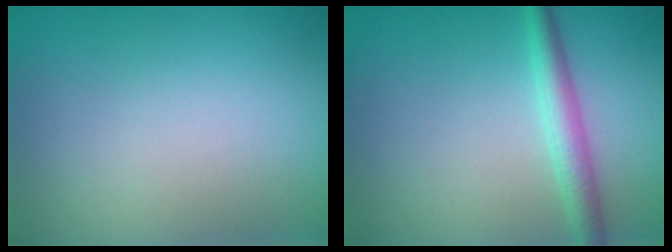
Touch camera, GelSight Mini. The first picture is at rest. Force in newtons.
{"total": 2.8, "press": 2.8, "slide": 0.1}